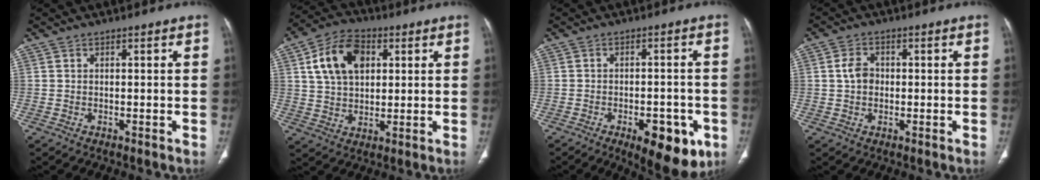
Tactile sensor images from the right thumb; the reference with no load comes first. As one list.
[{"total": 12.7, "force": [3.9, 8.4, 8.7], "torque": [-0.138, 0.005, 0.068]}, {"total": 11.4, "force": [-5.1, 5.0, 8.9], "torque": [-0.095, 0.011, -0.060]}, {"total": 4.1, "force": [0.3, 3.2, 2.6], "torque": [-0.045, 0.008, 0.001]}]